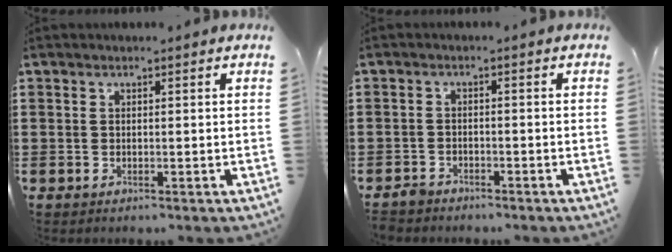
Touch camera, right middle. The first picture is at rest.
{"total": 2.1, "force": [-2.0, 0.6, 0.1], "torque": [-0.016, -0.001, -0.046]}